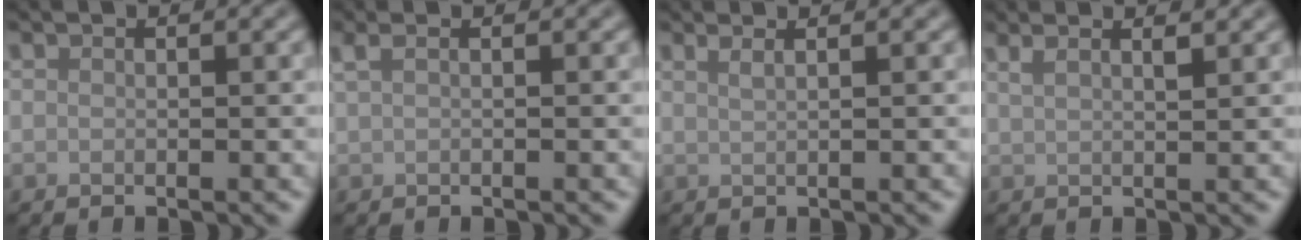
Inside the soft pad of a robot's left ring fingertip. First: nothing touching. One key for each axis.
{"total": 1.4, "fx": 0.6, "fy": 0.5, "fz": 1.2, "tx": -0.023, "ty": 0.002, "tz": 0.010}
{"total": 2.5, "fx": 1.6, "fy": 1.2, "fz": 1.6, "tx": -0.003, "ty": 0.005, "tz": -0.005}
{"total": 3.3, "fx": 2.1, "fy": 1.3, "fz": 2.2, "tx": -0.012, "ty": 0.011, "tz": 0.004}